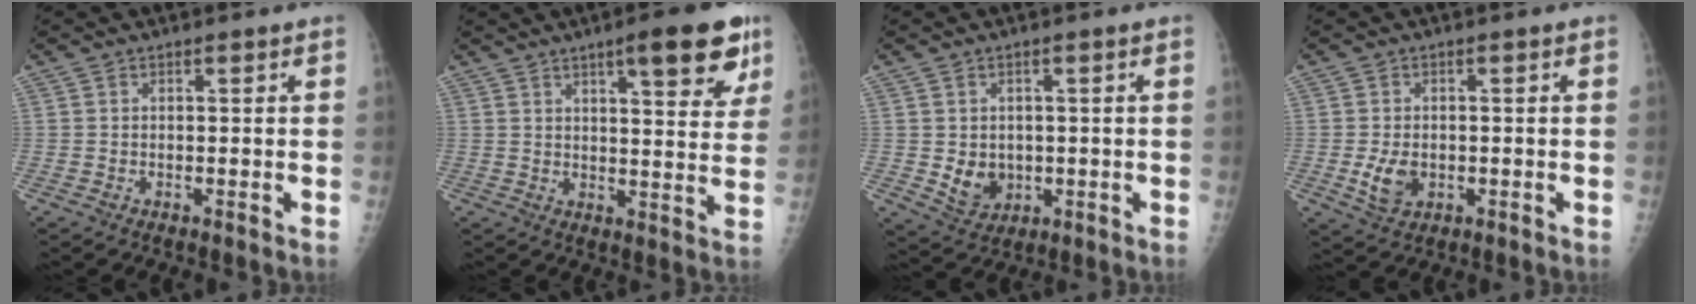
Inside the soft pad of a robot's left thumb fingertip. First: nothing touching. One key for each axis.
{"total": 14.0, "fx": 7.8, "fy": 3.7, "fz": 11.0, "tx": -0.114, "ty": -0.030, "tz": 0.102}
{"total": 5.6, "fx": -0.4, "fy": 4.7, "fz": 3.0, "tx": -0.027, "ty": -0.004, "tz": 0.010}
{"total": 4.9, "fx": -1.0, "fy": 3.4, "fz": 3.3, "tx": -0.055, "ty": -0.004, "tz": -0.012}